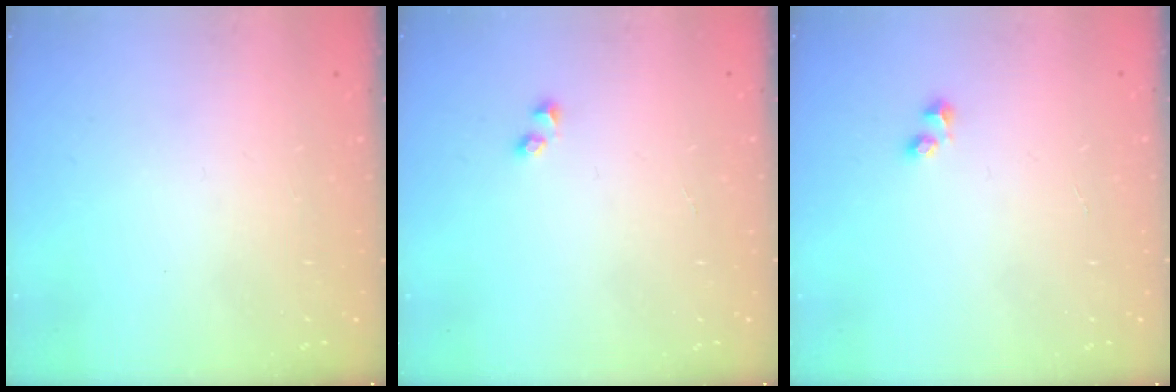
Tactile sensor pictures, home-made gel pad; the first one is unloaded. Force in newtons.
{"total": 1.9, "press": 1.8, "slide": 0.7}
{"total": 1.8, "press": 1.7, "slide": 0.6}